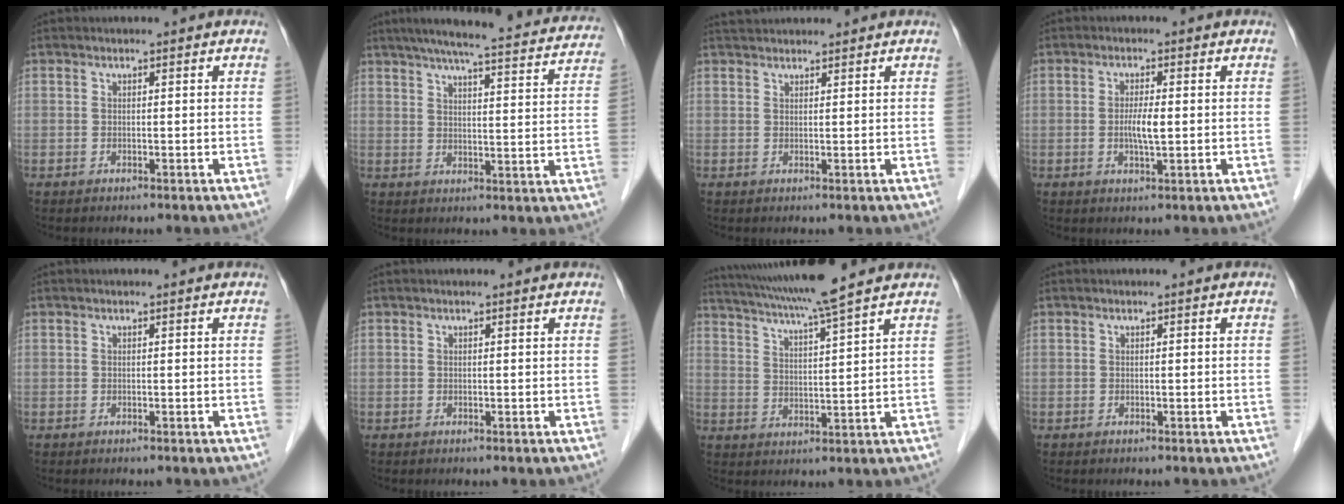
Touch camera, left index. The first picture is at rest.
{"total": 25.0, "force": [22.3, 2.7, 11.1], "torque": [-0.163, -0.006, 0.272]}
{"total": 3.4, "force": [3.3, 0.6, 0.7], "torque": [-0.012, 0.035, 0.058]}
{"total": 3.3, "force": [-0.2, 0.5, 3.3], "torque": [-0.066, -0.004, -0.003]}
{"total": 0.6, "force": [0.6, 0.0, 0.2], "torque": [-0.003, 0.004, 0.006]}
{"total": 1.4, "force": [1.4, 0.1, 0.3], "torque": [-0.010, 0.010, 0.014]}
{"total": 12.4, "force": [10.5, -1.4, 6.4], "torque": [-0.118, 0.014, 0.165]}
{"total": 0.0}